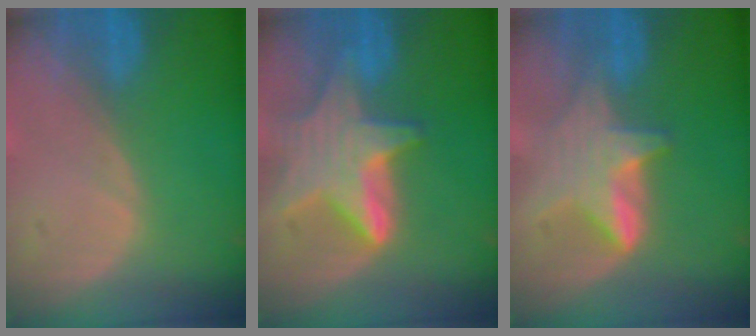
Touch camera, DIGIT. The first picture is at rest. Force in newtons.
{"total": 8.4, "press": 8.3, "slide": 0.6}
{"total": 6.1, "press": 5.7, "slide": 2.2}